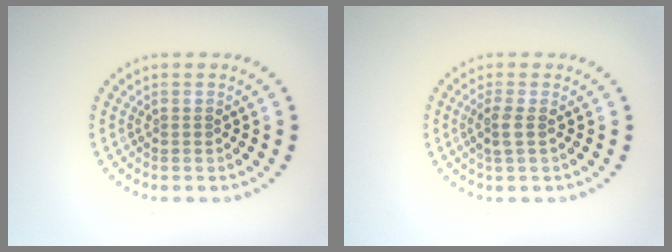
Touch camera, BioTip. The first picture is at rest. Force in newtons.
{"total": 1.6, "press": 1.4, "slide": 0.7}